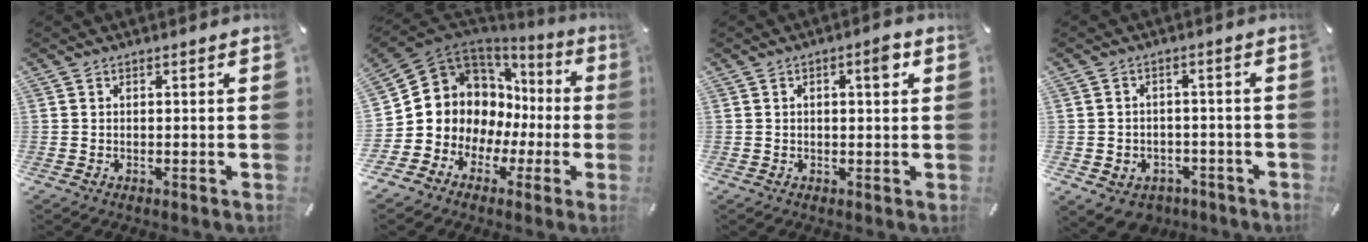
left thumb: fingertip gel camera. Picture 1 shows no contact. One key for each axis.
{"total": 10.3, "fx": 1.5, "fy": 9.8, "fz": 2.6, "tx": -0.076, "ty": -0.047, "tz": 0.038}
{"total": 4.1, "fx": 1.3, "fy": 1.6, "fz": 3.6, "tx": -0.050, "ty": -0.001, "tz": 0.014}
{"total": 5.6, "fx": -3.3, "fy": 4.2, "fz": 1.7, "tx": -0.032, "ty": 0.029, "tz": -0.060}